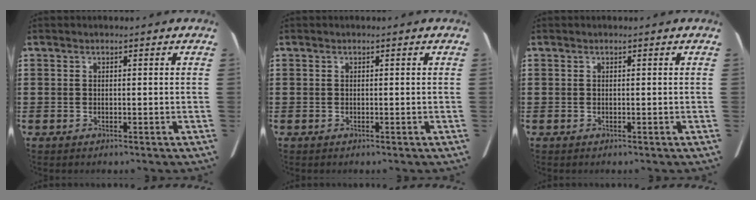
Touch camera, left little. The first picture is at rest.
{"total": 0.0}
{"total": 0.0}